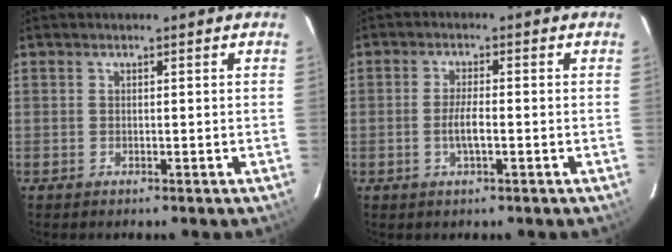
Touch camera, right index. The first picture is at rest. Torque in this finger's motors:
{"motor_torque": [0.61, -0.30, 0.35, 0.09]}